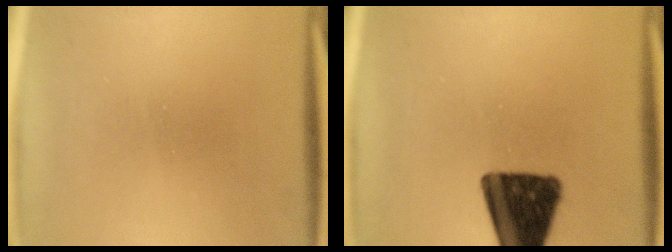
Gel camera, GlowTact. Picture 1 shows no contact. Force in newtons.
{"total": 17.2}